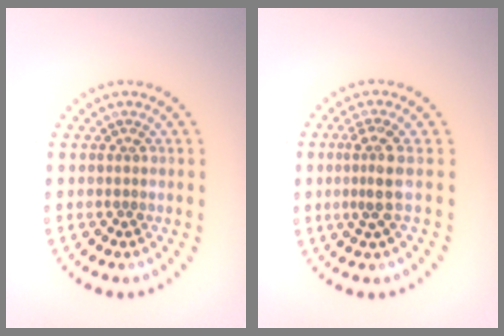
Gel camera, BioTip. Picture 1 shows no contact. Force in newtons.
{"total": 2.5, "press": 1.9, "slide": 1.7}